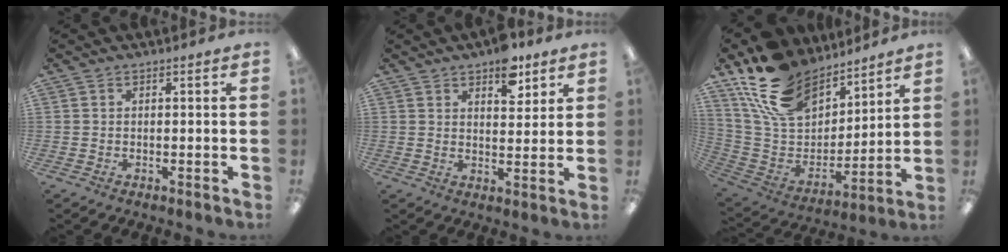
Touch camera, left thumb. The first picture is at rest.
{"total": 9.0, "force": [5.9, 4.4, 5.2], "torque": [-0.051, -0.031, 0.097]}
{"total": 21.0, "force": [14.2, 12.1, 9.6], "torque": [-0.197, -0.074, 0.269]}